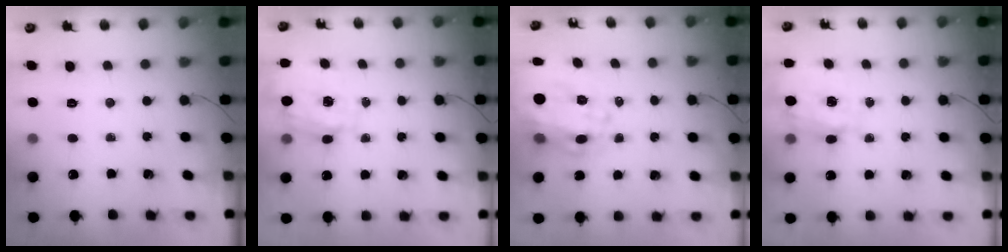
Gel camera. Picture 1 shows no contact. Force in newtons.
{"total": 2.8, "press": 2.6, "slide": 1.0}
{"total": 14.2, "press": 13.8, "slide": 3.4}
{"total": 3.4, "press": 3.3, "slide": 1.0}